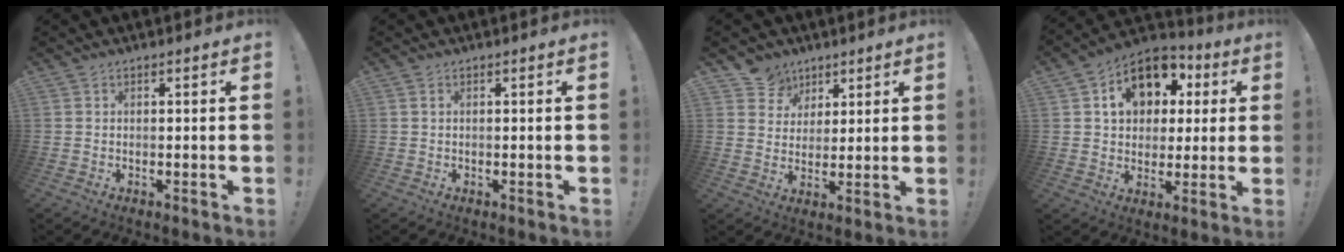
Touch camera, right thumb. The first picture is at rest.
{"total": 0.6, "force": [0.4, 0.0, 0.5], "torque": [-0.010, 0.001, 0.007]}
{"total": 8.1, "force": [5.0, 6.3, 0.5], "torque": [-0.004, -0.038, 0.100]}
{"total": 14.9, "force": [5.3, 11.3, 8.1], "torque": [-0.120, -0.010, 0.102]}